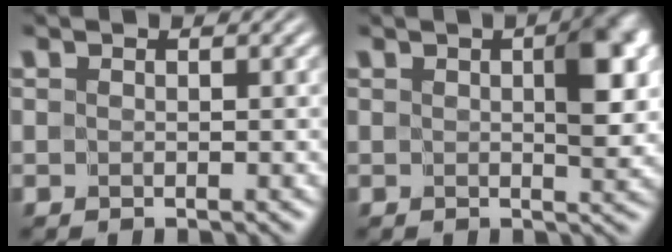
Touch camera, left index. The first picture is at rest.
{"total": 4.6, "force": [0.8, 1.9, 4.0], "torque": [-0.051, 0.002, 0.011]}